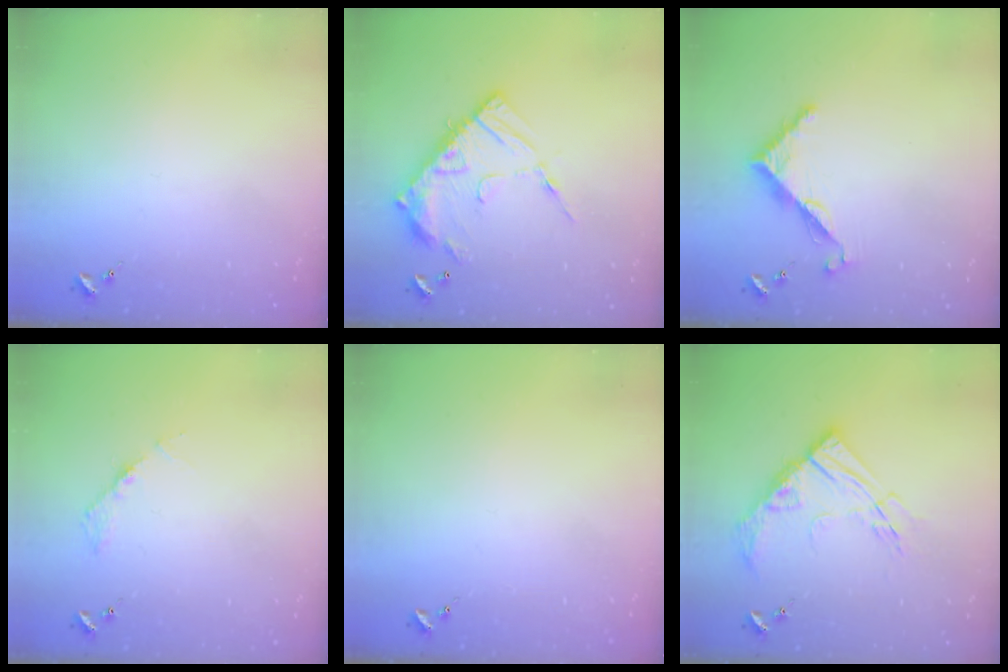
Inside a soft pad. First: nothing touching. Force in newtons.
{"total": 16.6, "press": 16.6, "slide": 1.5}
{"total": 7.2, "press": 7.2, "slide": 0.3}
{"total": 3.6, "press": 3.6, "slide": 0.5}
{"total": 0.0}
{"total": 15.4, "press": 15.3, "slide": 1.6}